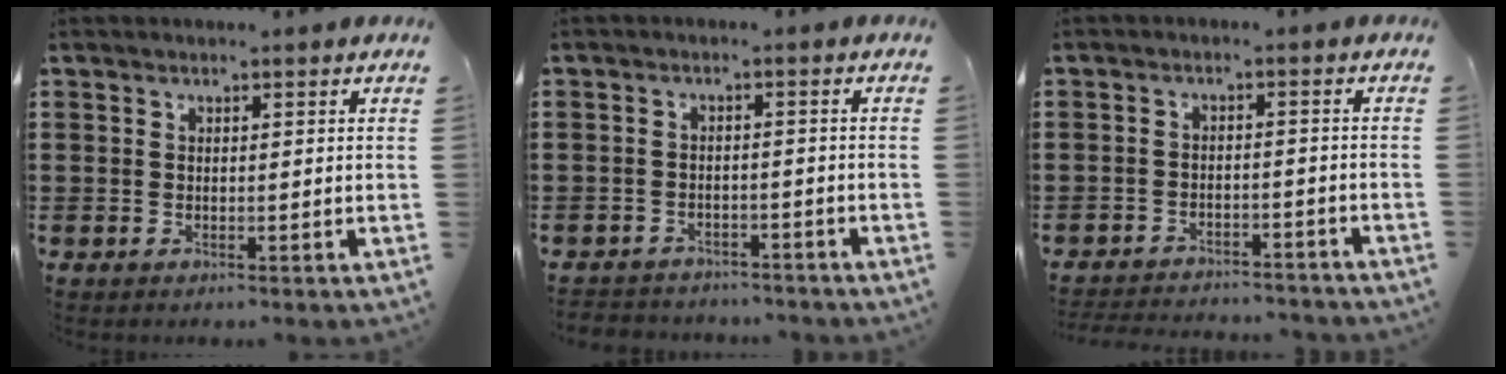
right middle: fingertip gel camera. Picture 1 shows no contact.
{"total": 2.5, "force": [-2.5, 0.4, -0.2], "torque": [-0.005, -0.001, -0.055]}
{"total": 3.2, "force": [-3.2, 0.2, 0.0], "torque": [-0.006, 0.000, -0.067]}